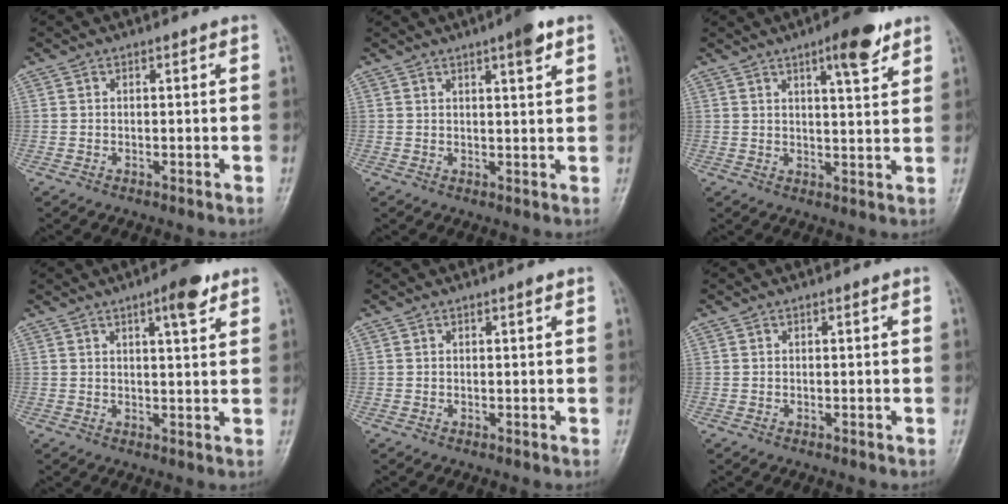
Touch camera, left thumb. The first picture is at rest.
{"total": 4.6, "force": [2.7, 0.8, 3.6], "torque": [-0.048, -0.011, 0.037]}
{"total": 7.7, "force": [4.7, 1.9, 5.8], "torque": [-0.074, -0.025, 0.067]}
{"total": 5.7, "force": [3.3, 1.4, 4.4], "torque": [-0.056, -0.016, 0.046]}
{"total": 0.5, "force": [0.4, 0.0, 0.4], "torque": [-0.007, -0.001, 0.006]}
{"total": 0.0}